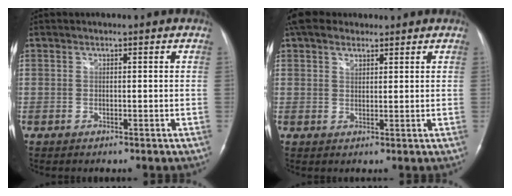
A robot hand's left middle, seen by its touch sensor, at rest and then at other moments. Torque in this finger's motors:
{"motor_torque": [0.14, -0.22, -0.06, 0.03]}